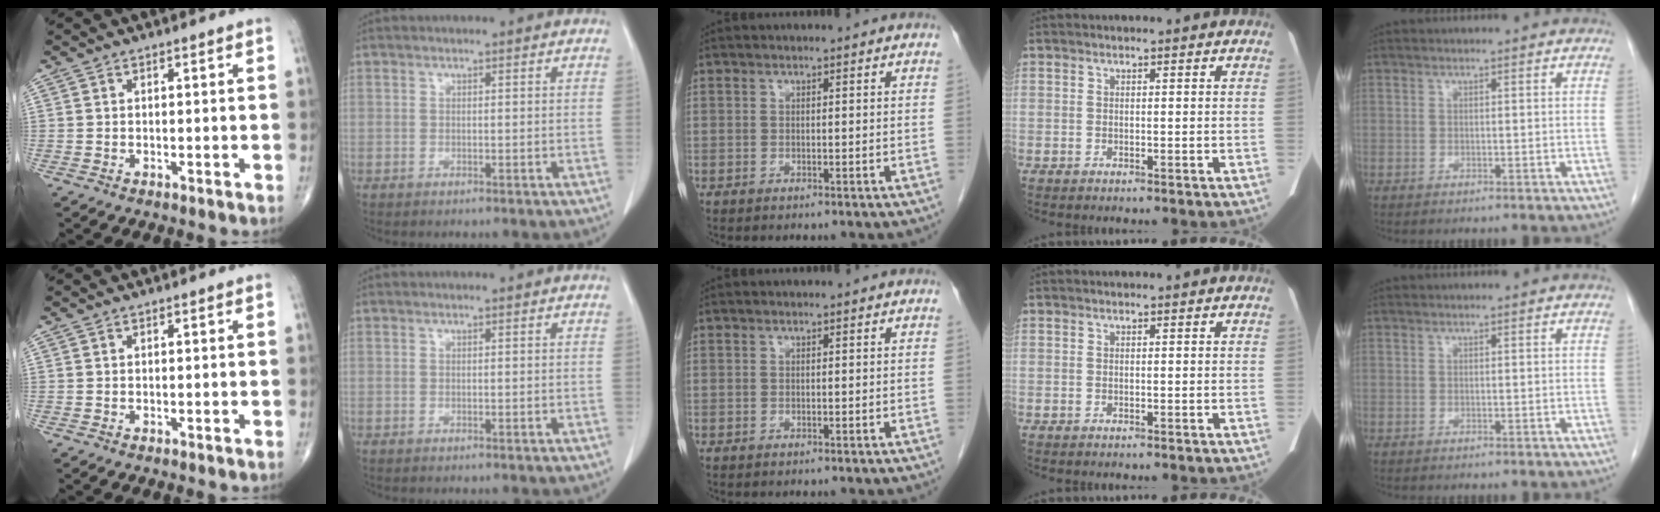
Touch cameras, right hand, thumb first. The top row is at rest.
{}